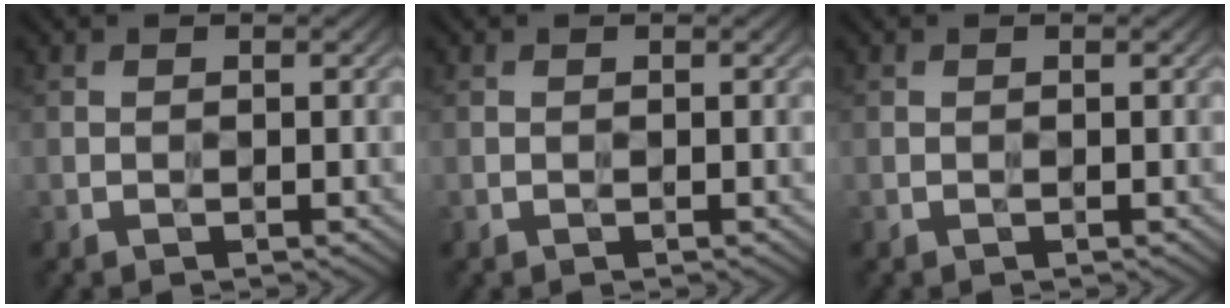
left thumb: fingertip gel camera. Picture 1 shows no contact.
{"total": 0.0}
{"total": 0.0}